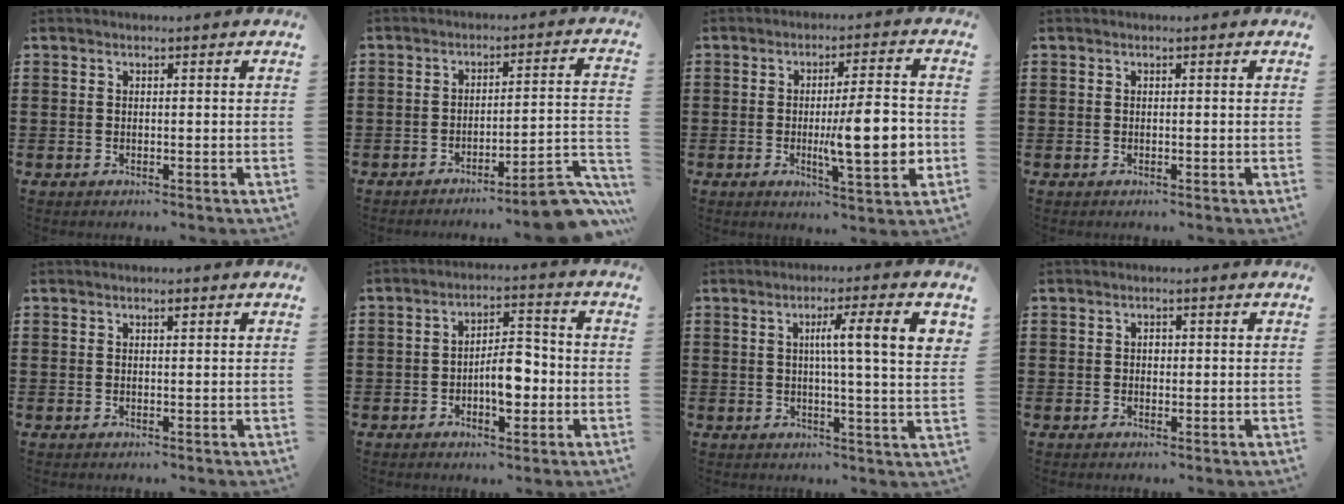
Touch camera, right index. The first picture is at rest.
{"total": 8.1, "force": [-6.8, 0.8, 4.3], "torque": [-0.058, 0.012, -0.127]}
{"total": 11.0, "force": [-1.3, 2.8, 10.6], "torque": [-0.140, -0.011, -0.020]}
{"total": 0.0}
{"total": 0.9, "force": [0.6, 0.4, 0.6], "torque": [-0.012, 0.003, 0.010]}
{"total": 6.6, "force": [-1.7, 3.1, 5.5], "torque": [-0.079, -0.001, -0.036]}
{"total": 9.3, "force": [2.4, 0.7, 8.9], "torque": [-0.155, -0.002, 0.030]}
{"total": 0.8, "force": [0.1, 0.6, 0.6], "torque": [-0.012, 0.002, 0.001]}